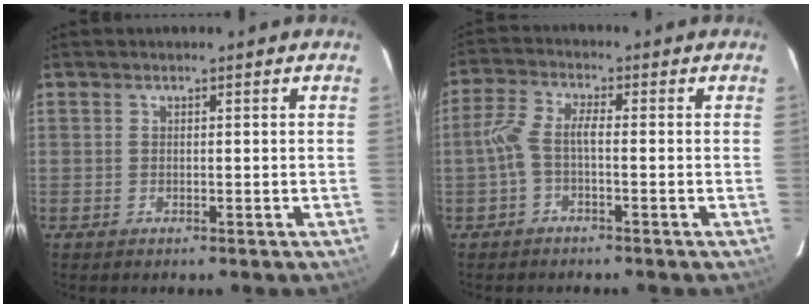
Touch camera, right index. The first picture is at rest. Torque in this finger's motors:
{"motor_torque": [0.53, -0.27, 0.38, 0.12]}